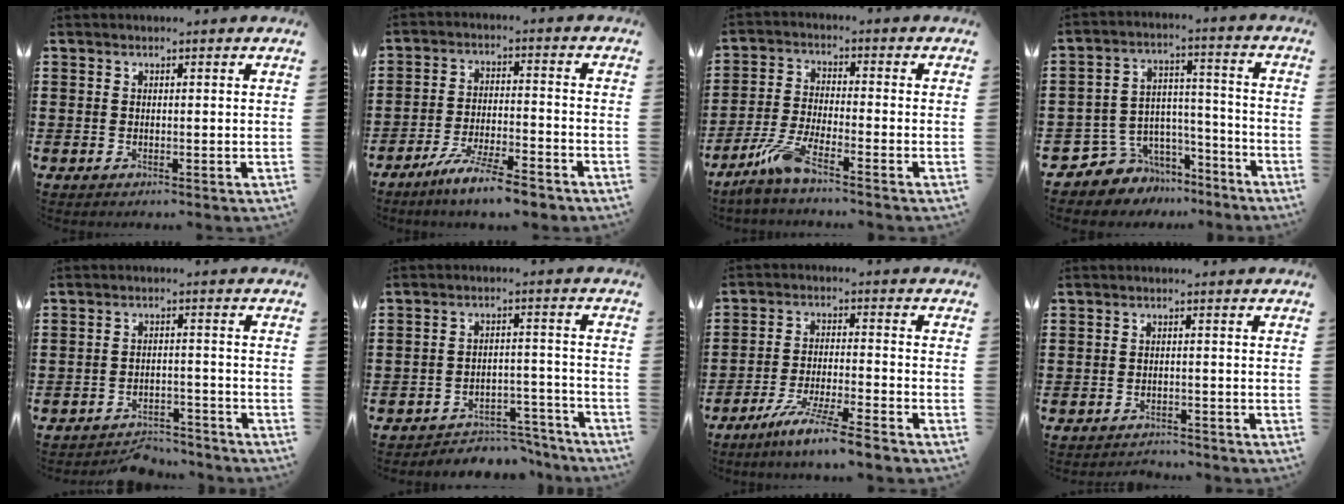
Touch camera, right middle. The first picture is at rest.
{"total": 7.7, "force": [-6.5, 0.4, 4.2], "torque": [-0.081, -0.002, -0.121]}
{"total": 6.4, "force": [-4.5, 0.8, 4.4], "torque": [-0.111, -0.017, -0.090]}
{"total": 5.9, "force": [-4.9, 3.3, -0.6], "torque": [-0.008, 0.005, -0.096]}
{"total": 3.9, "force": [-3.9, 0.5, 0.2], "torque": [-0.009, 0.002, -0.082]}
{"total": 5.0, "force": [-4.9, 0.9, 0.6], "torque": [-0.010, 0.011, -0.099]}
{"total": 7.1, "force": [-6.2, -0.6, 3.5], "torque": [-0.072, -0.016, -0.117]}
{"total": 1.8, "force": [-1.8, 0.2, -0.3], "torque": [-0.002, 0.000, -0.041]}